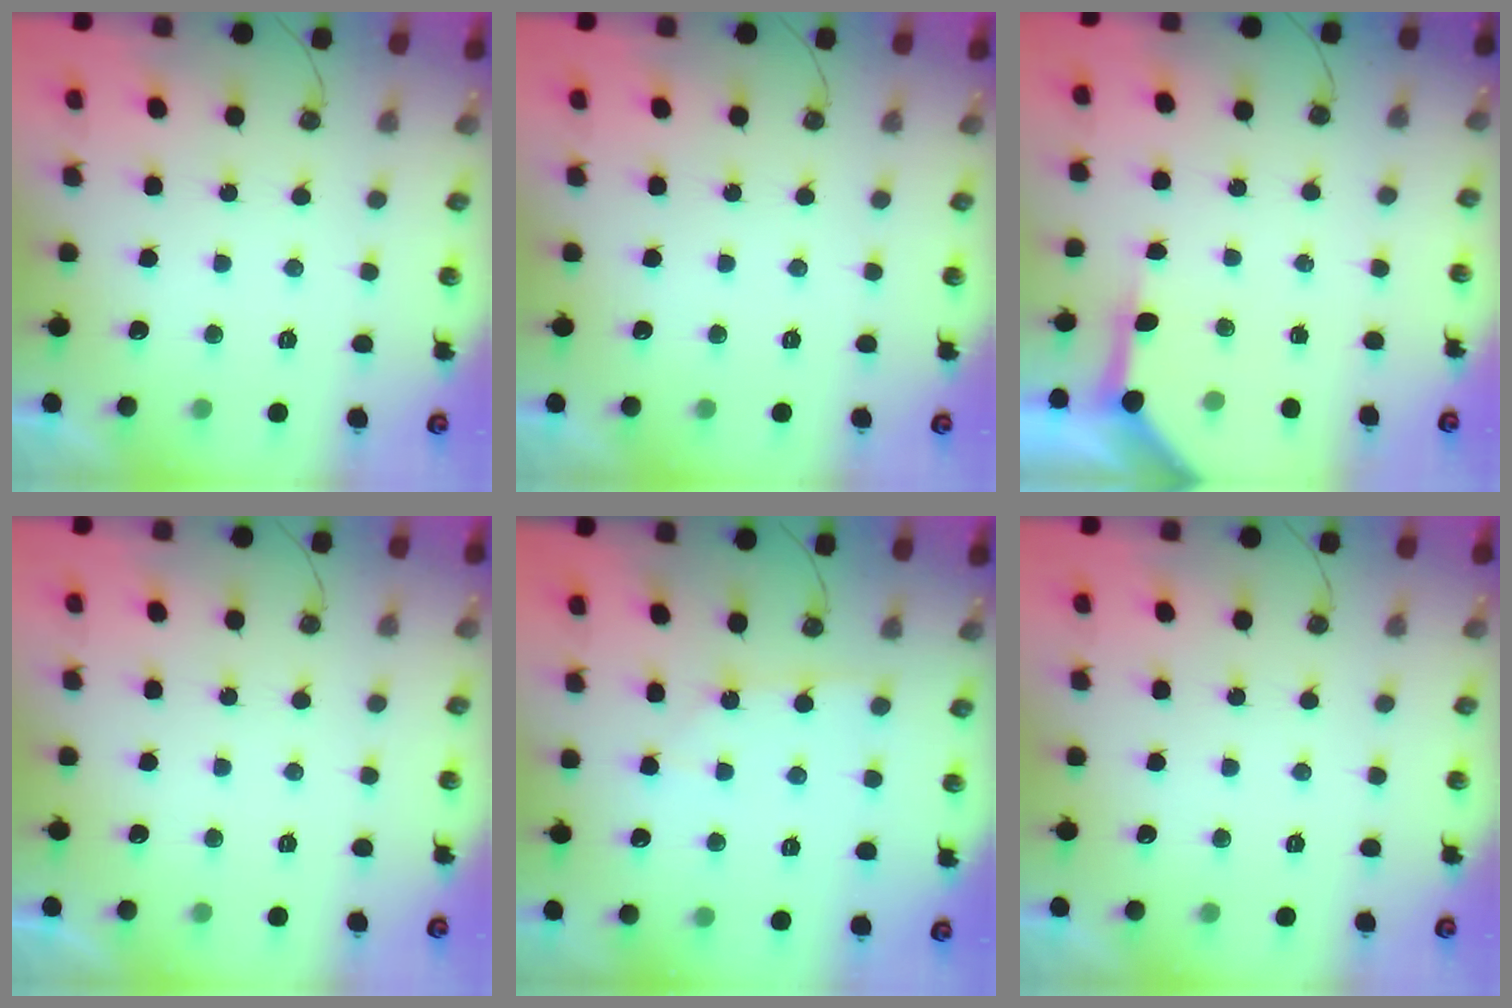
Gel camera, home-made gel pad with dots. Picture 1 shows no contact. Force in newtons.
{"total": 0.0}
{"total": 6.5, "press": 6.5, "slide": 0.4}
{"total": 0.0}
{"total": 6.2, "press": 6.2, "slide": 0.5}
{"total": 0.0}